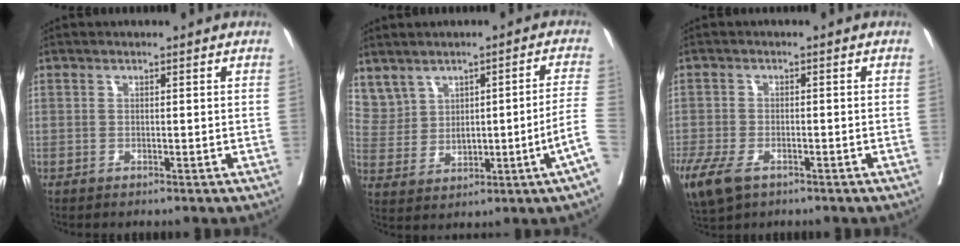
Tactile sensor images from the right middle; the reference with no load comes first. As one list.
[{"total": 8.3, "force": [1.8, 1.6, 7.9], "torque": [-0.133, 0.018, 0.053]}, {"total": 10.3, "force": [-6.0, 5.3, 6.5], "torque": [-0.156, -0.017, -0.098]}]